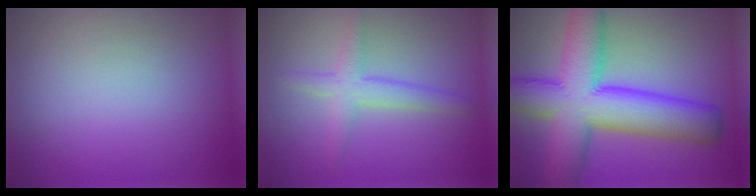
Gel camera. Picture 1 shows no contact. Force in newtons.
{"total": 2.8, "press": 2.7, "slide": 0.2}
{"total": 11.6, "press": 11.6, "slide": 0.3}